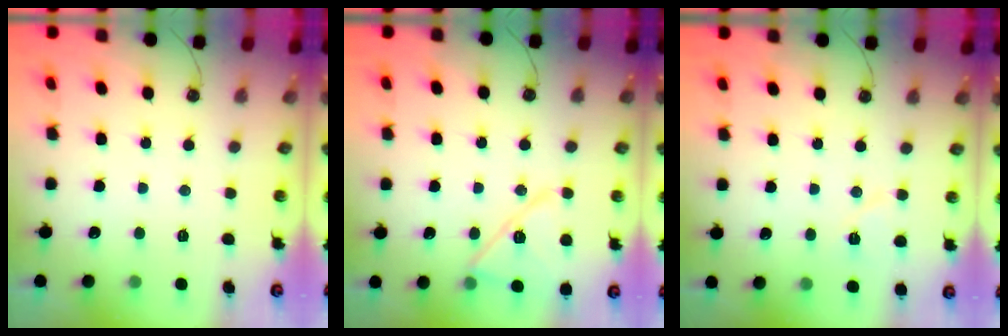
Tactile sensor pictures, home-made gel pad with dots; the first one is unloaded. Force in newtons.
{"total": 13.1, "press": 13.1, "slide": 0.8}
{"total": 6.7, "press": 6.5, "slide": 1.6}